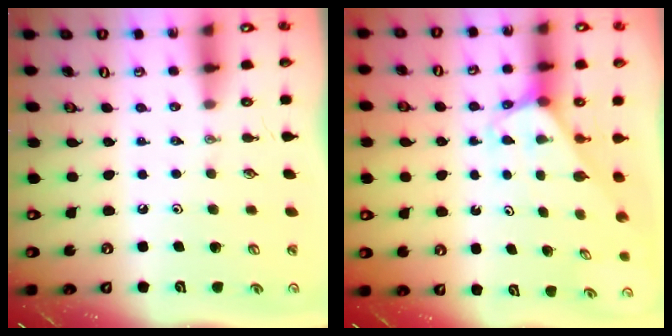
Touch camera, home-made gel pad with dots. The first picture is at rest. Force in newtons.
{"total": 2.4, "press": 2.4, "slide": 0.2}